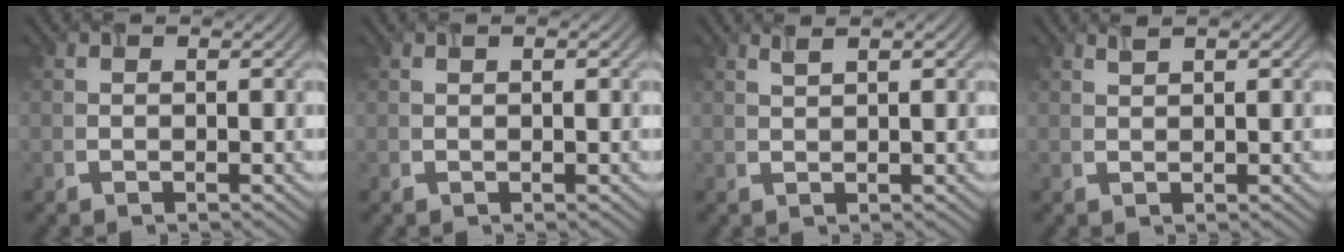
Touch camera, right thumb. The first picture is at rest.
{"total": 0.0}
{"total": 1.1, "force": [0.5, 0.1, 0.9], "torque": [-0.011, 0.009, 0.013]}
{"total": 0.6, "force": [0.4, 0.0, 0.5], "torque": [-0.008, 0.006, 0.011]}